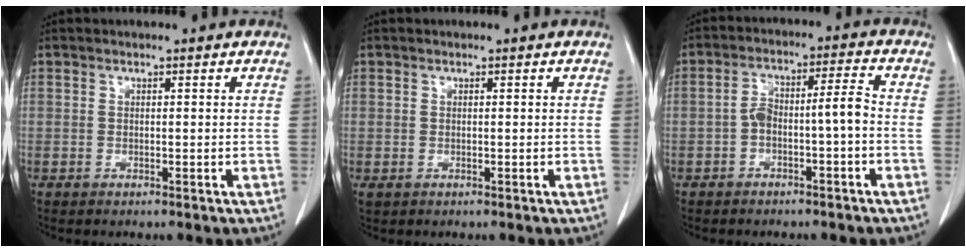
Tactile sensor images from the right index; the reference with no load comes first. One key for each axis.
{"total": 1.3, "fx": -0.1, "fy": 1.2, "fz": 0.5, "tx": -0.018, "ty": 0.004, "tz": 0.004}
{"total": 6.3, "fx": -1.9, "fy": 1.4, "fz": 5.8, "tx": -0.110, "ty": 0.037, "tz": -0.028}